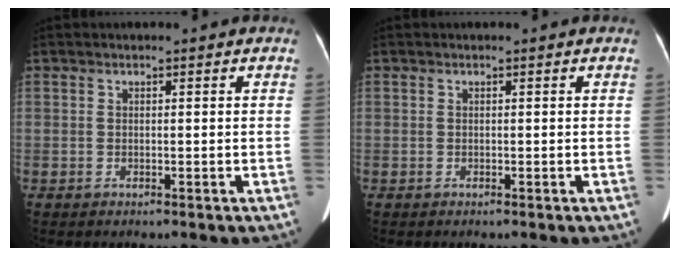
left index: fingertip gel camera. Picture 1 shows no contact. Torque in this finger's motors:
{"motor_torque": [0.01, 0.05, 0.00, 0.00]}